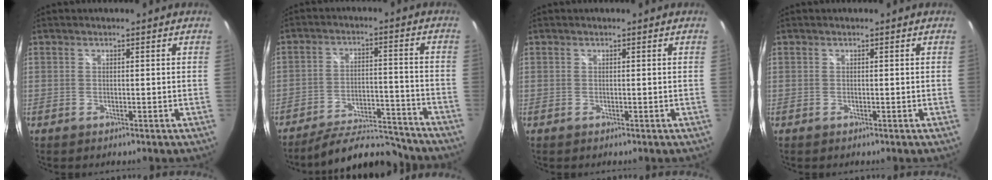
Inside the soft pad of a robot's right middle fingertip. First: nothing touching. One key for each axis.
{"total": 13.1, "fx": -12.3, "fy": 2.8, "fz": 3.5, "tx": -0.073, "ty": 0.015, "tz": -0.172}
{"total": 0.0}
{"total": 0.0}